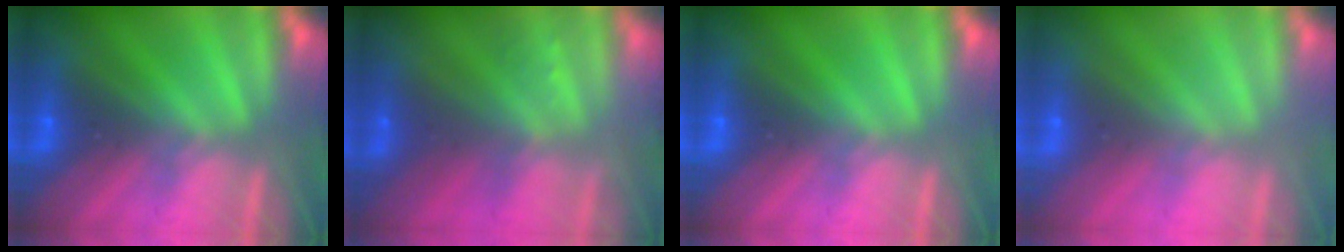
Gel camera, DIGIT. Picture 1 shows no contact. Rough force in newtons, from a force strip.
{"total": 2.3}
{"total": 0.0}
{"total": 3.1}